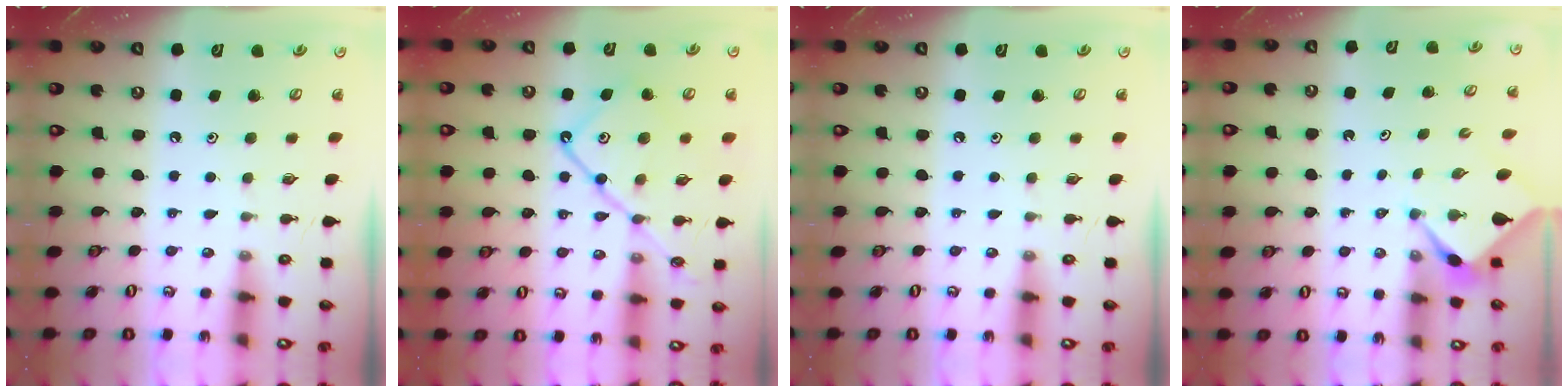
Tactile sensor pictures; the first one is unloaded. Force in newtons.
{"total": 15.3, "press": 15.2, "slide": 1.5}
{"total": 0.0}
{"total": 2.3, "press": 2.2, "slide": 0.3}